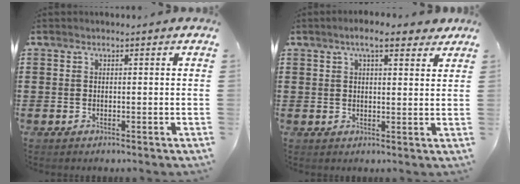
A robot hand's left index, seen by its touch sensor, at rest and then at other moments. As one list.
[{"total": 5.8, "force": [4.0, 1.4, 3.9], "torque": [-0.077, 0.003, 0.070]}]